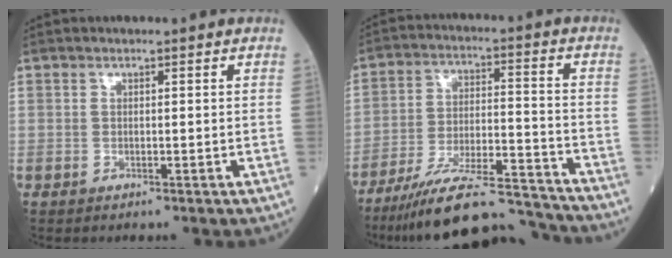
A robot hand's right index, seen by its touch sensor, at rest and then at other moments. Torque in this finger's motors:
{"motor_torque": [1.09, -1.05, 0.20, 0.09]}